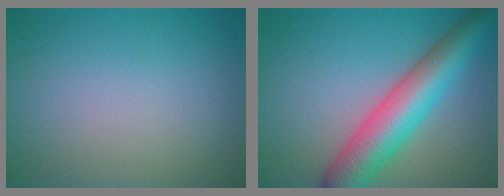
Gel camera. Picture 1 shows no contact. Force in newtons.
{"total": 8.0, "press": 8.0, "slide": 0.4}